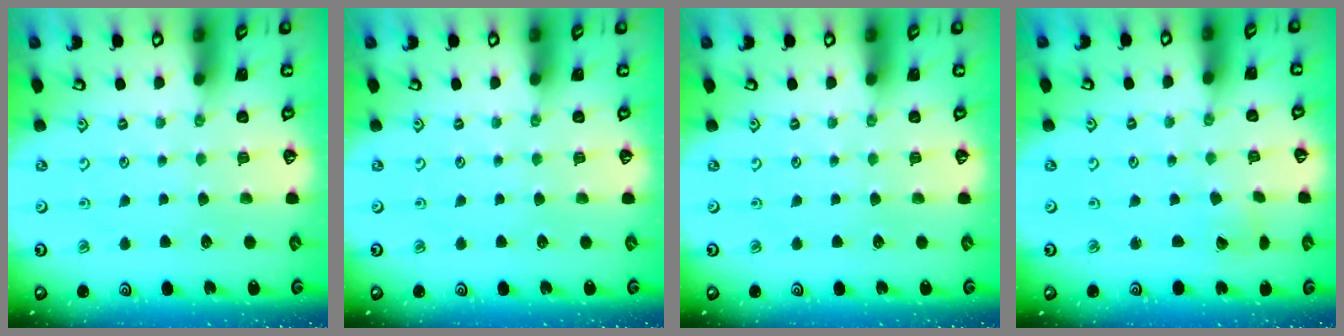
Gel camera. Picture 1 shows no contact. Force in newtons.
{"total": 0.0}
{"total": 0.0}
{"total": 1.7, "press": 1.7, "slide": 0.3}